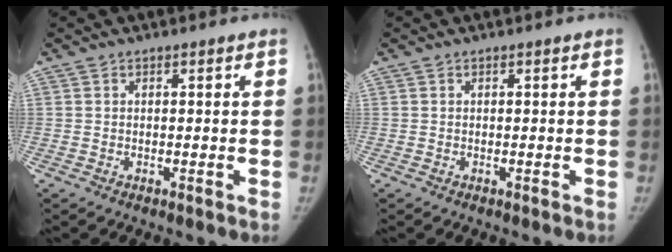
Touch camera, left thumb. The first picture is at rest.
{"total": 0.0}